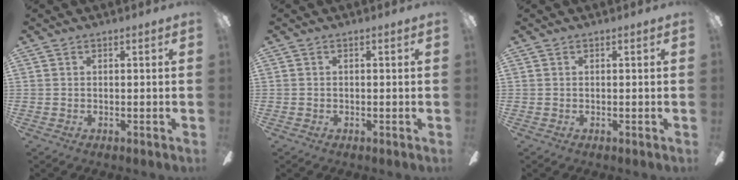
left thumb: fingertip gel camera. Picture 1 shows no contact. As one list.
[{"total": 0.0}, {"total": 0.0}]